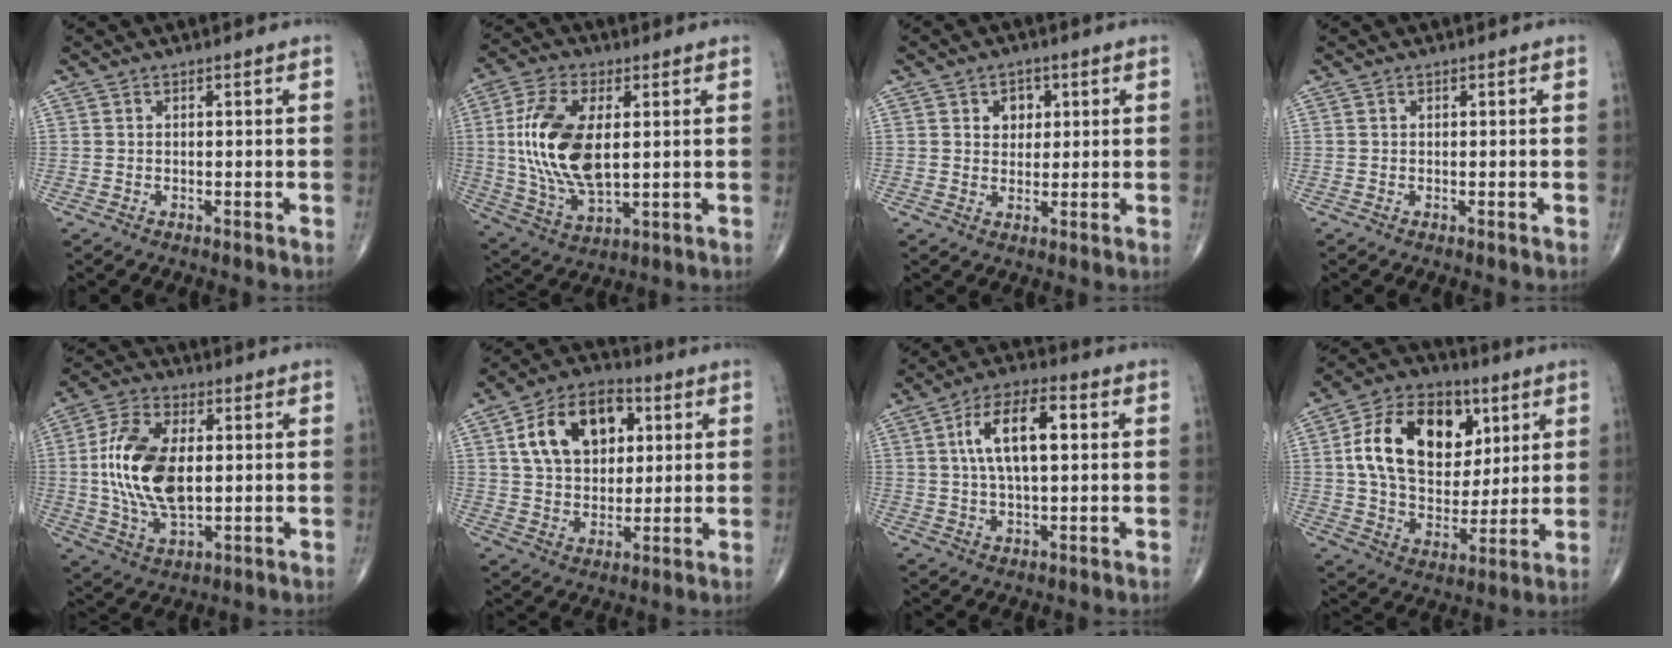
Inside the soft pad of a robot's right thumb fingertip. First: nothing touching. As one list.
[{"total": 16.7, "force": [1.9, 8.4, 14.3], "torque": [-0.290, -0.009, 0.041]}, {"total": 4.0, "force": [1.4, 3.2, 2.0], "torque": [-0.004, -0.004, 0.018]}, {"total": 0.0}, {"total": 16.0, "force": [1.0, 8.6, 13.4], "torque": [-0.266, 0.000, 0.020]}, {"total": 15.9, "force": [4.9, 10.5, 10.8], "torque": [-0.154, 0.003, 0.081]}, {"total": 11.9, "force": [2.4, 5.2, 10.4], "torque": [-0.181, 0.014, 0.038]}, {"total": 20.9, "force": [5.8, 14.1, 14.3], "torque": [-0.218, -0.008, 0.099]}]